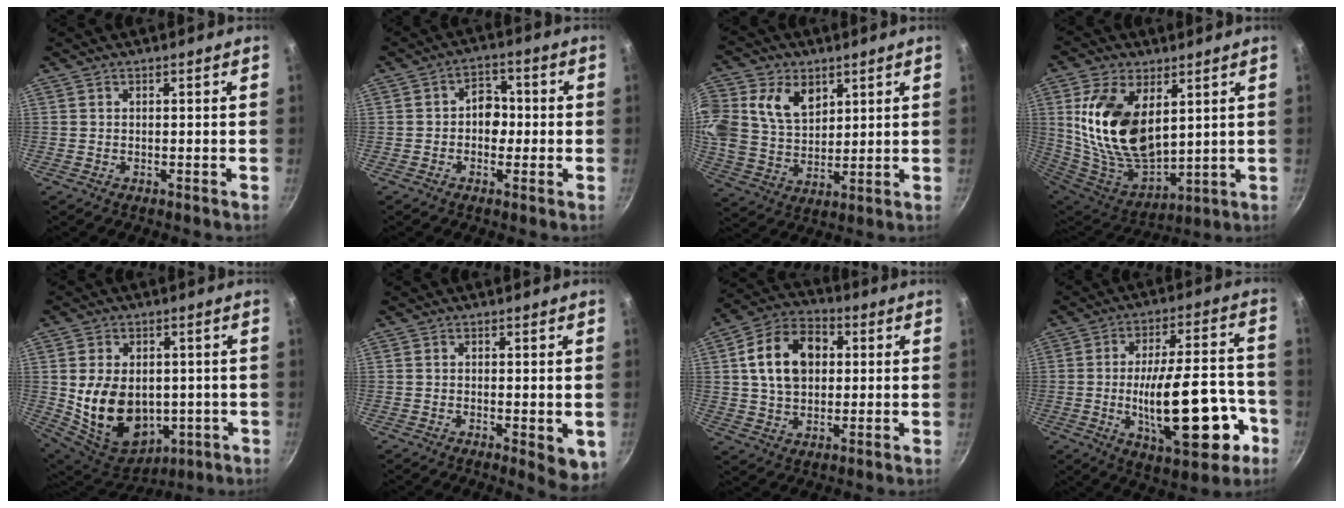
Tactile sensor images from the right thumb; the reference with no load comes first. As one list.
[{"total": 5.4, "force": [-0.4, 4.3, 3.3], "torque": [-0.010, 0.011, -0.015]}, {"total": 15.0, "force": [5.6, 11.0, 8.5], "torque": [-0.166, -0.007, 0.108]}, {"total": 19.8, "force": [5.4, 11.4, 15.3], "torque": [-0.273, -0.042, 0.118]}, {"total": 16.9, "force": [-0.5, 12.3, 11.5], "torque": [-0.180, -0.016, 0.019]}, {"total": 5.7, "force": [-1.1, 2.0, 5.2], "torque": [-0.060, -0.010, -0.013]}, {"total": 14.1, "force": [2.6, 10.1, 9.6], "torque": [-0.137, 0.017, 0.034]}, {"total": 22.2, "force": [-6.6, 8.7, 19.3], "torque": [-0.262, 0.032, -0.083]}]